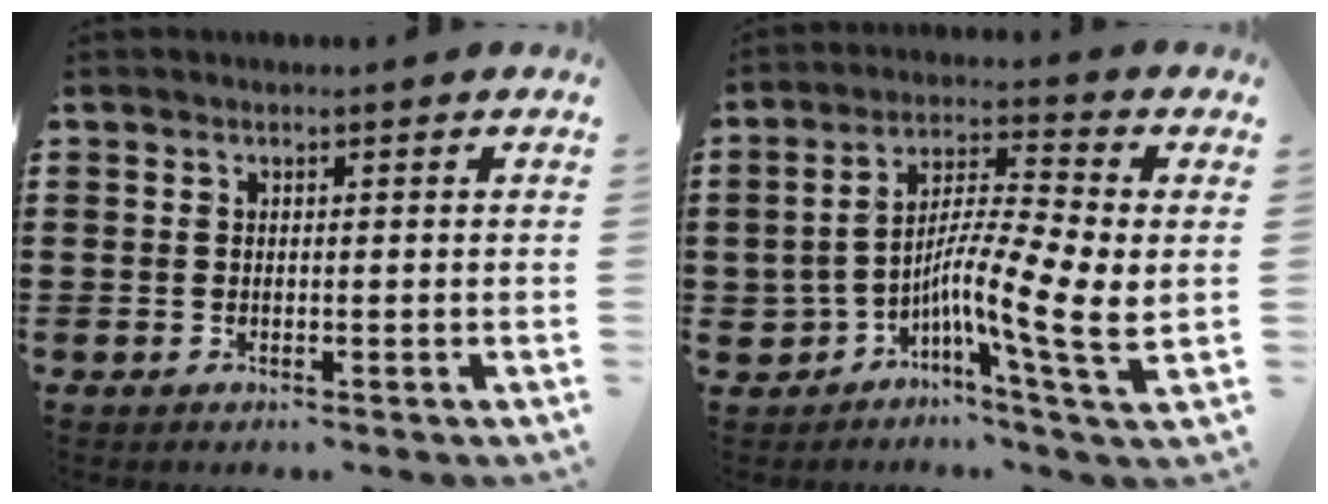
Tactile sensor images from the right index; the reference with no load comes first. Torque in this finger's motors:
{"motor_torque": [0.36, -0.04, 0.70, 0.15]}